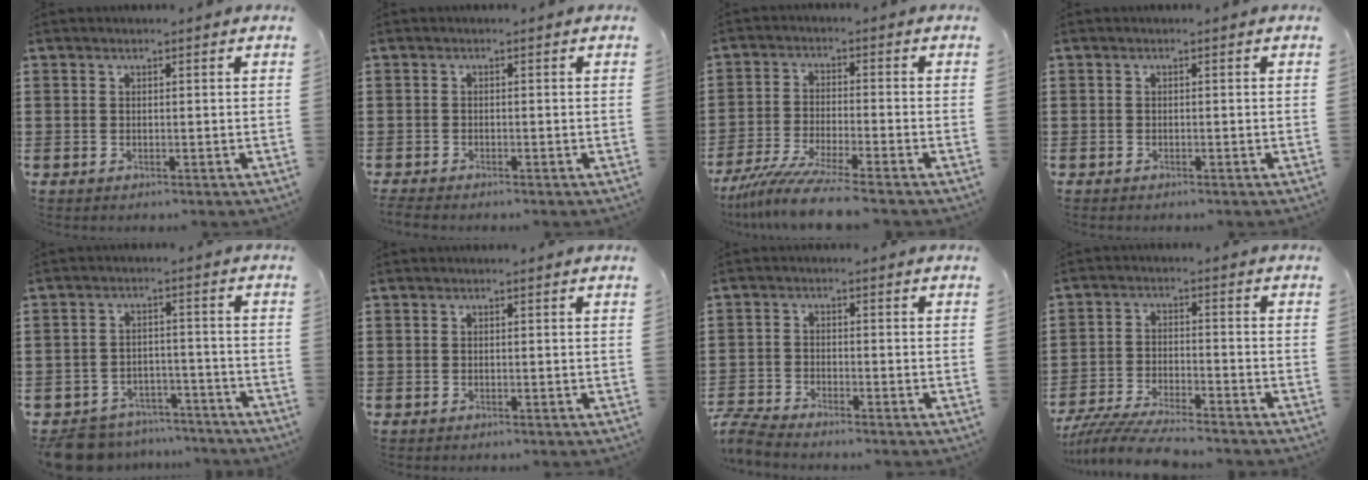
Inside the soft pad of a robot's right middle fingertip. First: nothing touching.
{"total": 0.8, "force": [-0.7, 0.1, 0.2], "torque": [-0.005, -0.004, -0.014]}
{"total": 6.9, "force": [-5.8, -0.2, 3.7], "torque": [-0.084, -0.019, -0.113]}
{"total": 0.0}
{"total": 6.4, "force": [-6.2, 1.6, 0.7], "torque": [-0.018, 0.017, -0.124]}
{"total": 0.0}
{"total": 3.3, "force": [-3.2, 0.1, 0.8], "torque": [-0.036, -0.006, -0.071]}
{"total": 6.1, "force": [-5.7, 0.3, 2.0], "torque": [-0.050, -0.009, -0.114]}